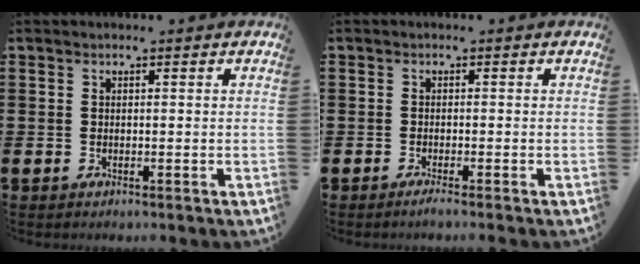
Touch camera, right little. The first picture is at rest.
{"total": 1.2, "force": [-0.8, 0.0, 0.8], "torque": [-0.012, -0.003, -0.016]}